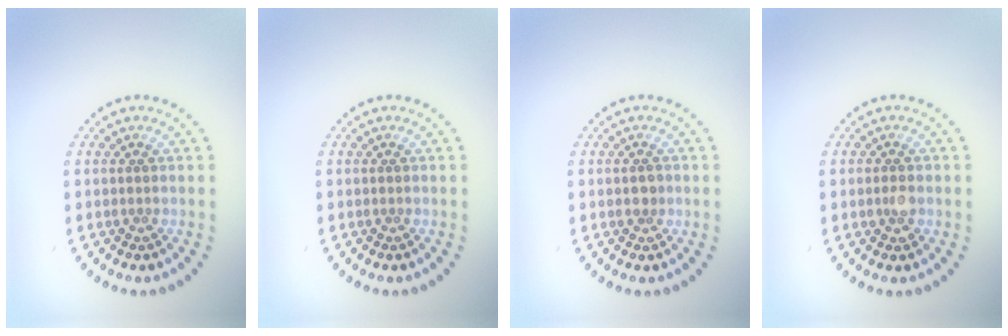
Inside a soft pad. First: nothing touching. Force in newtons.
{"total": 0.0}
{"total": 1.0, "press": 1.0, "slide": 0.0}
{"total": 1.4, "press": 1.3, "slide": 0.3}